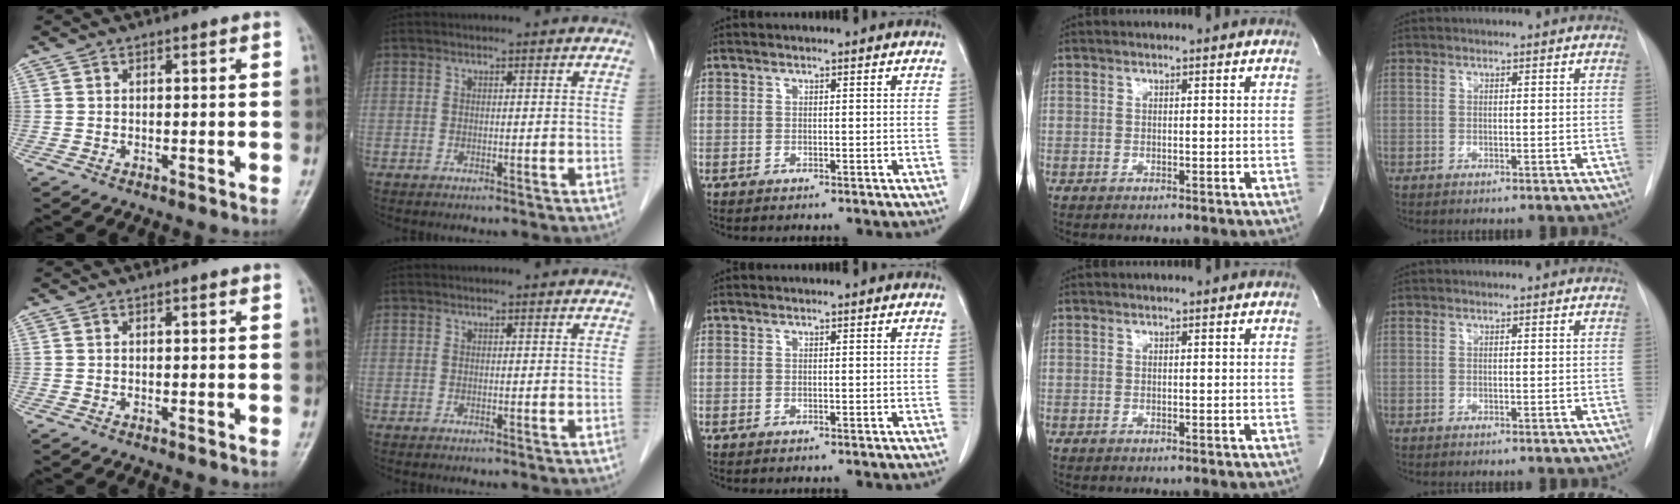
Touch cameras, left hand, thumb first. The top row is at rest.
{"thumb": {"total": 0.6, "force": [0.4, 0.1, 0.4], "torque": [-0.005, -0.001, 0.004]}, "index": {"total": 0.8, "force": [0.8, 0.1, 0.1], "torque": [-0.008, 0.003, 0.006]}}